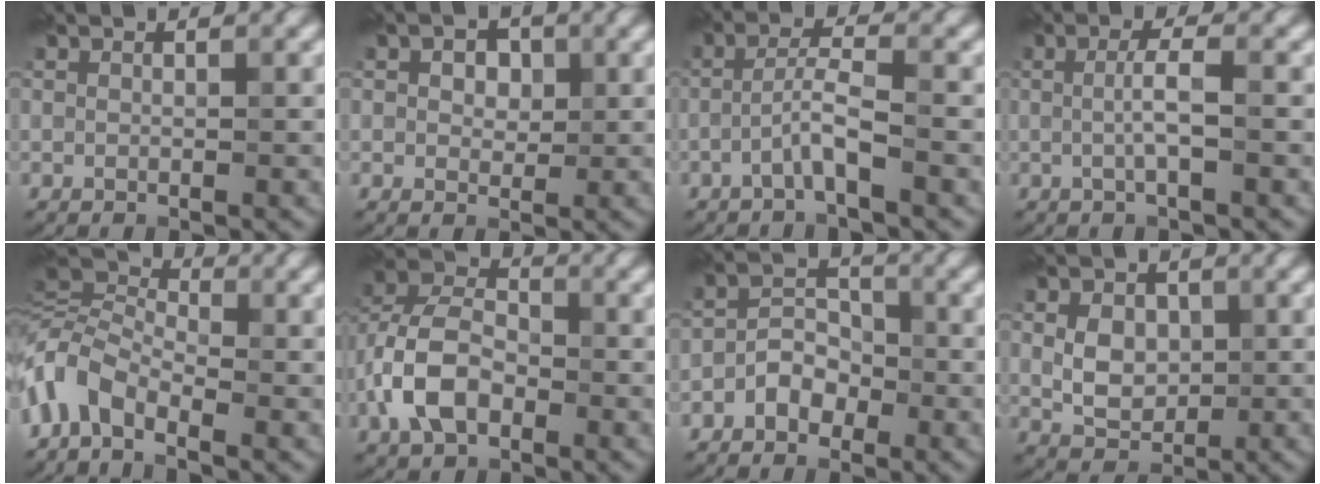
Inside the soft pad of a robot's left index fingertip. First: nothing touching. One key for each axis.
{"total": 2.4, "fx": 0.9, "fy": 1.6, "fz": 1.6, "tx": -0.018, "ty": 0.005, "tz": 0.007}
{"total": 2.5, "fx": -1.3, "fy": 0.0, "fz": 2.1, "tx": -0.044, "ty": 0.013, "tz": -0.031}
{"total": 2.2, "fx": 0.0, "fy": 0.1, "fz": 2.2, "tx": -0.043, "ty": 0.003, "tz": -0.004}
{"total": 4.9, "fx": -2.5, "fy": 2.5, "fz": 3.4, "tx": -0.075, "ty": 0.009, "tz": -0.074}
{"total": 7.0, "fx": -2.5, "fy": 4.4, "fz": 4.8, "tx": -0.103, "ty": 0.011, "tz": -0.057}
{"total": 2.7, "fx": -1.4, "fy": 1.9, "fz": 1.4, "tx": -0.018, "ty": 0.011, "tz": -0.029}
{"total": 3.1, "fx": 0.4, "fy": 2.3, "fz": 2.0, "tx": -0.035, "ty": -0.003, "tz": 0.005}